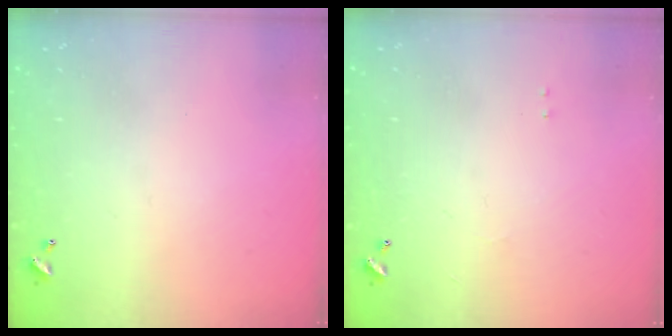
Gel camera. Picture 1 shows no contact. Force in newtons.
{"total": 0.9, "press": 0.8, "slide": 0.5}